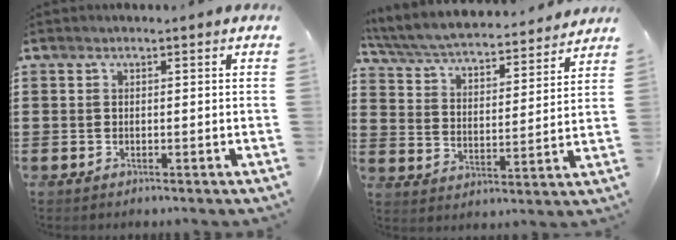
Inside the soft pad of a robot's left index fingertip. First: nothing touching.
{"total": 5.4, "force": [5.1, 0.2, 1.6], "torque": [-0.056, -0.038, 0.083]}